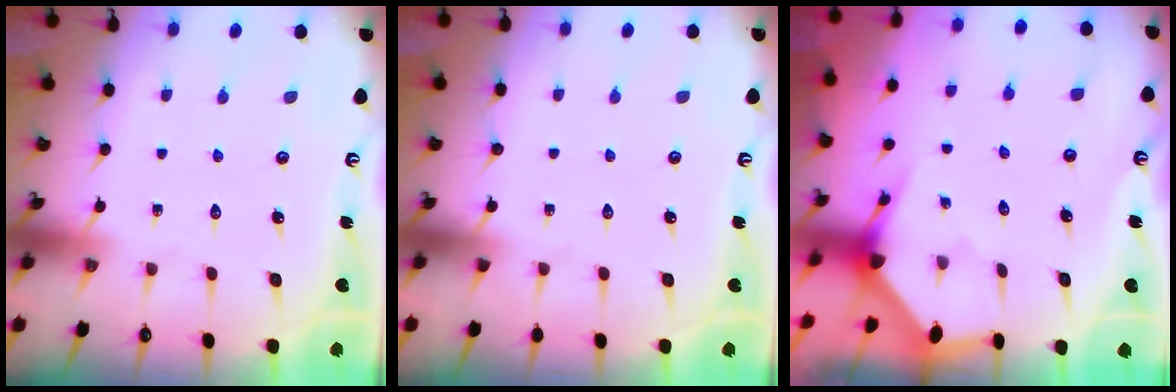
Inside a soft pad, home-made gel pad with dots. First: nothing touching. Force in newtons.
{"total": 0.0}
{"total": 3.2, "press": 3.2, "slide": 0.3}